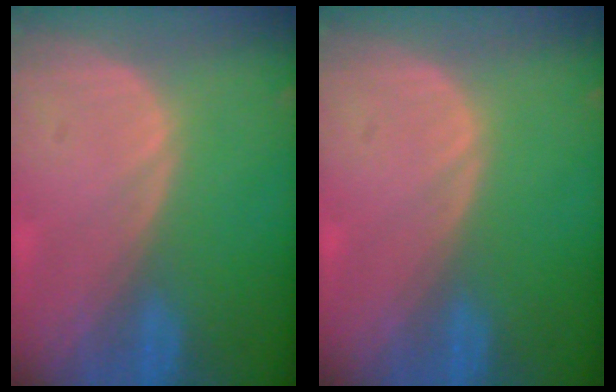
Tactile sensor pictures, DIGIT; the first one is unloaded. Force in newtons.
{"total": 0.0}